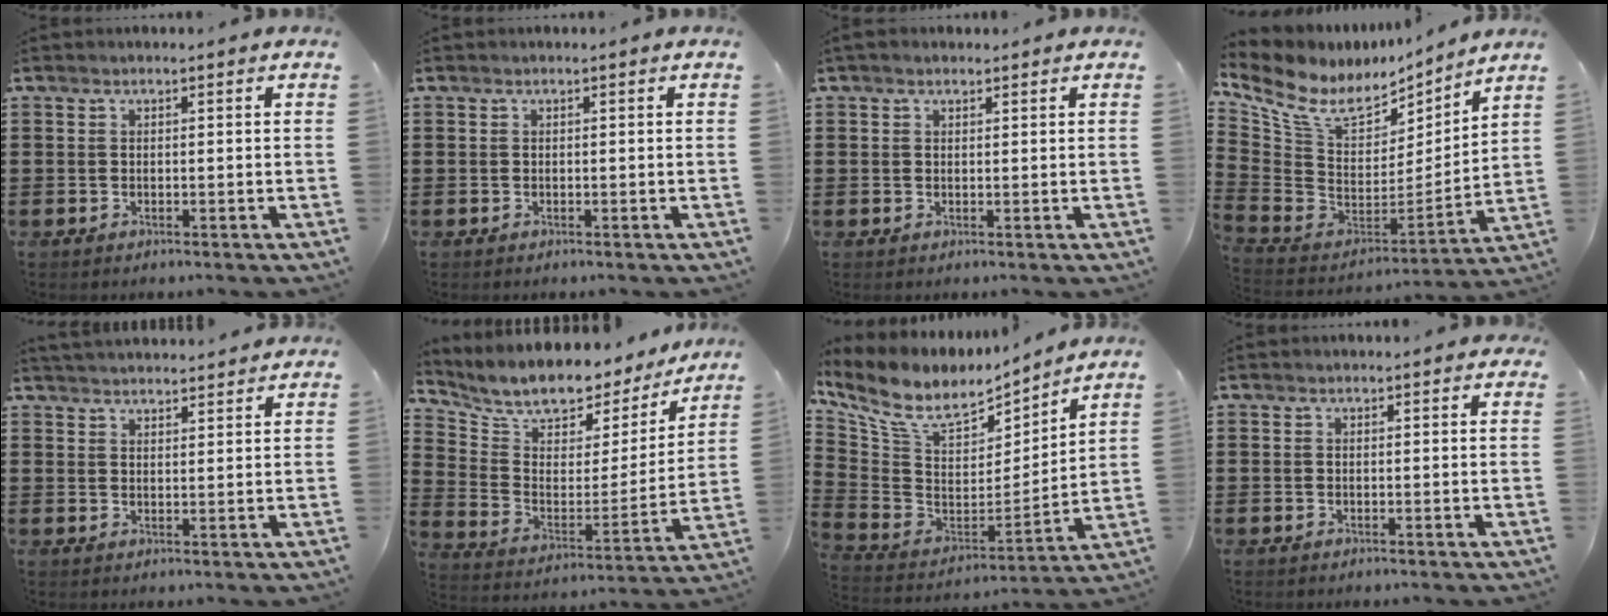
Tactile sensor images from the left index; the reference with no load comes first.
{"total": 0.0}
{"total": 1.2, "force": [0.8, 0.9, -0.1], "torque": [-0.001, 0.007, 0.015]}
{"total": 9.2, "force": [6.0, 5.1, 4.7], "torque": [-0.135, -0.044, 0.107]}
{"total": 2.7, "force": [2.7, 0.0, -0.2], "torque": [-0.005, -0.007, 0.050]}
{"total": 6.9, "force": [6.2, 2.7, 1.5], "torque": [-0.046, -0.060, 0.099]}
{"total": 9.3, "force": [6.9, 3.9, 4.9], "torque": [-0.132, -0.046, 0.122]}
{"total": 0.5, "force": [0.5, 0.3, -0.1], "torque": [0.001, 0.002, 0.010]}